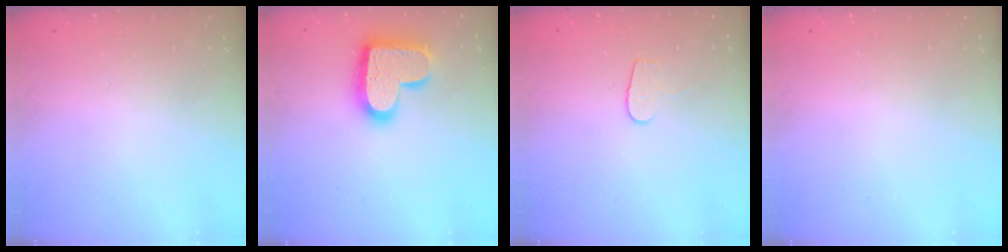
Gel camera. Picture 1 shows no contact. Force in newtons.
{"total": 18.7, "press": 18.6, "slide": 1.1}
{"total": 5.4, "press": 5.4, "slide": 0.6}
{"total": 0.0}